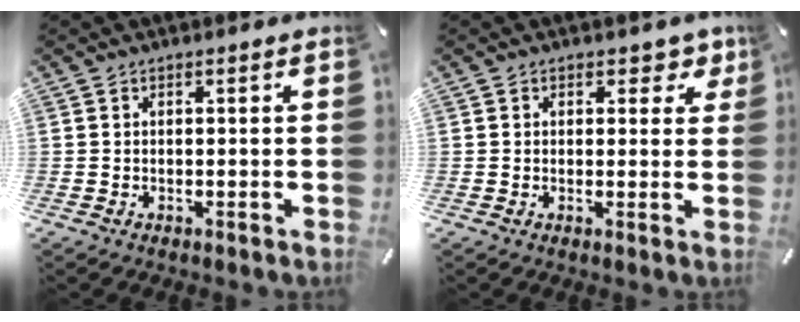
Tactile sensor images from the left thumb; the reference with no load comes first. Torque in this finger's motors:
{"motor_torque": [-0.02, -0.32, 0.04, 0.04, 0.02]}